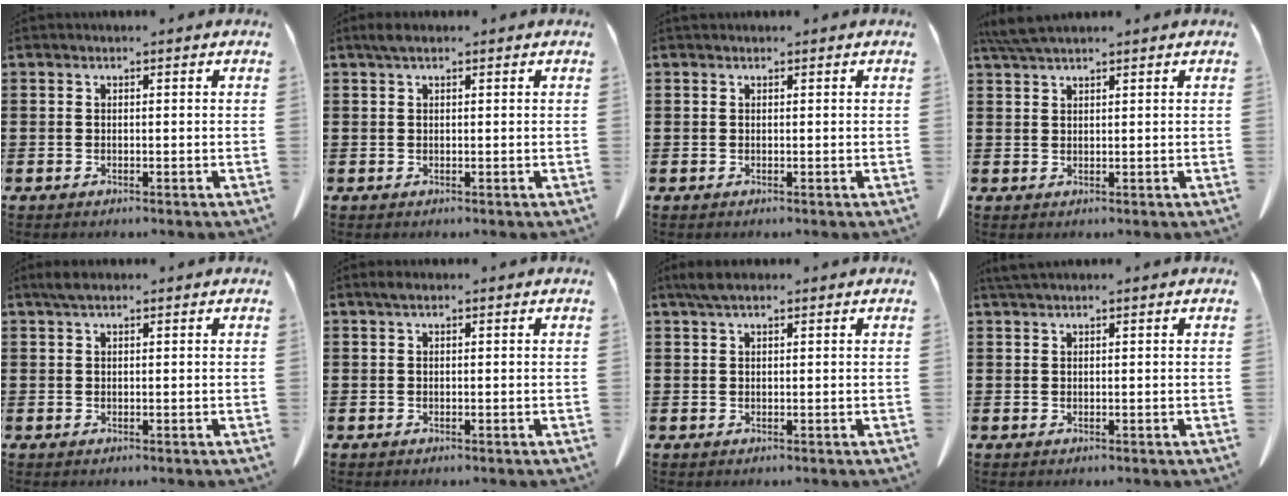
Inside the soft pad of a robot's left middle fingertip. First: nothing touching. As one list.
[{"total": 1.4, "force": [0.7, 0.5, 1.0], "torque": [-0.022, 0.004, 0.012]}, {"total": 0.0}, {"total": 3.4, "force": [2.8, 0.4, 1.9], "torque": [-0.046, 0.000, 0.053]}, {"total": 1.6, "force": [1.0, 0.6, 1.1], "torque": [-0.025, 0.004, 0.017]}, {"total": 0.8, "force": [0.4, 0.3, 0.6], "torque": [-0.013, 0.005, 0.006]}, {"total": 2.0, "force": [1.3, 0.7, 1.4], "torque": [-0.032, 0.004, 0.023]}, {"total": 1.2, "force": [1.0, 0.0, 0.6], "torque": [-0.015, 0.000, 0.019]}]